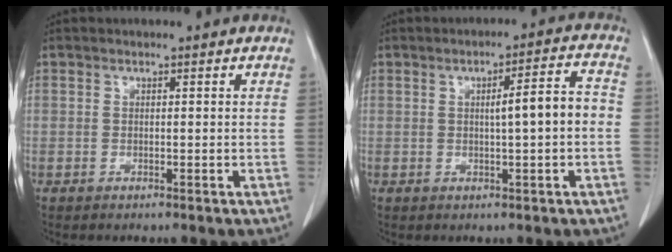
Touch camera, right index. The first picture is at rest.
{"total": 6.0, "force": [-0.3, 0.4, 5.9], "torque": [-0.088, 0.016, -0.004]}